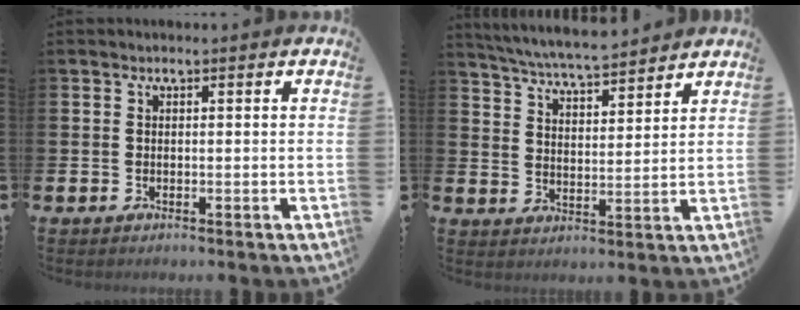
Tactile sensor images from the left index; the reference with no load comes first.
{"total": 6.2, "force": [6.1, 0.3, 1.3], "torque": [-0.051, -0.035, 0.110]}